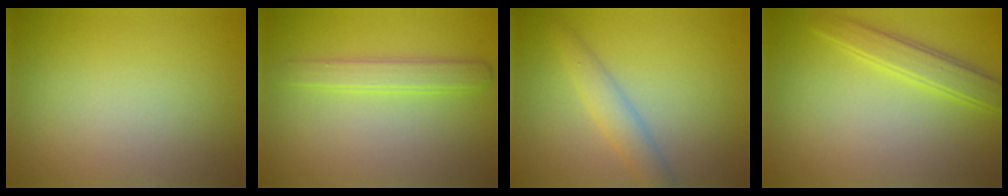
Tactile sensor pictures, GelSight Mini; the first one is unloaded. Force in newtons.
{"total": 2.5, "press": 2.5, "slide": 0.1}
{"total": 2.9, "press": 2.9, "slide": 0.1}
{"total": 3.0, "press": 3.0, "slide": 0.0}